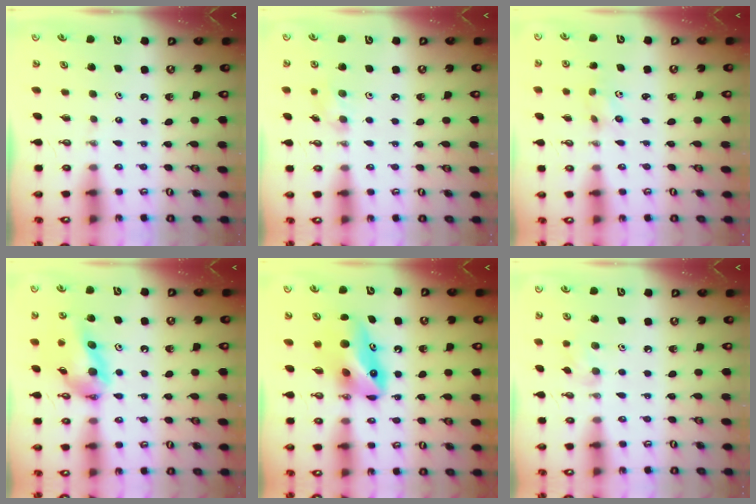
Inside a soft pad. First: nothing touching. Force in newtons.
{"total": 5.4, "press": 4.9, "slide": 2.1}
{"total": 4.0, "press": 3.6, "slide": 1.9}
{"total": 14.0, "press": 13.8, "slide": 2.3}
{"total": 9.8, "press": 9.1, "slide": 3.6}
{"total": 7.6, "press": 7.5, "slide": 1.0}